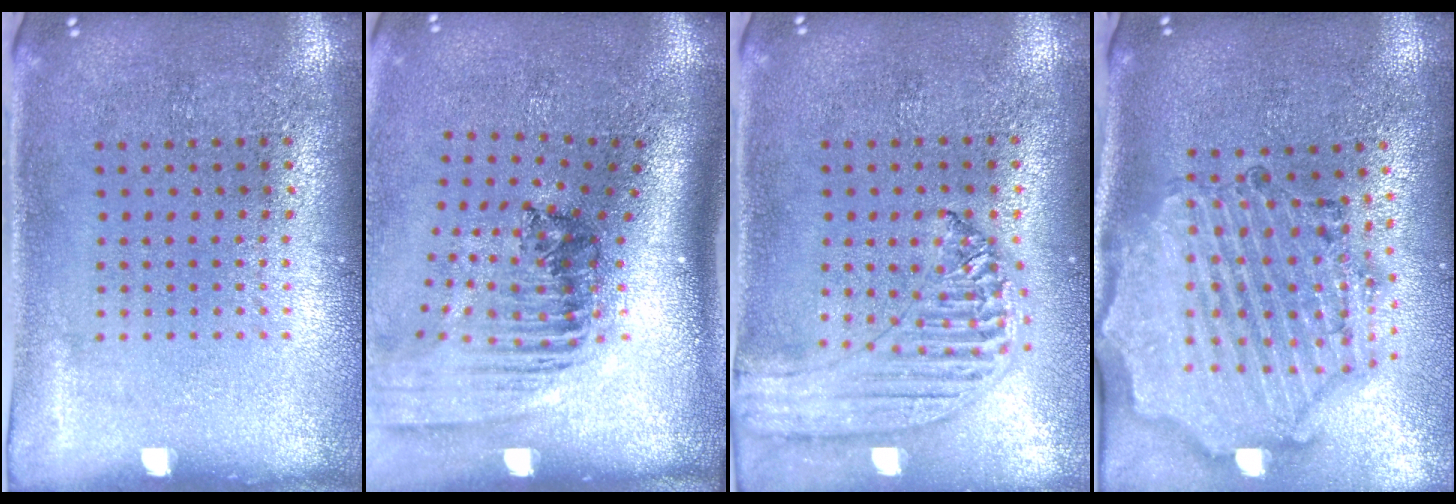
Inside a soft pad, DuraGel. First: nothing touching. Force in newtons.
{"total": 2.3, "press": 1.6, "slide": 1.6}
{"total": 1.3, "press": 1.3, "slide": 0.1}
{"total": 2.4, "press": 2.3, "slide": 0.7}